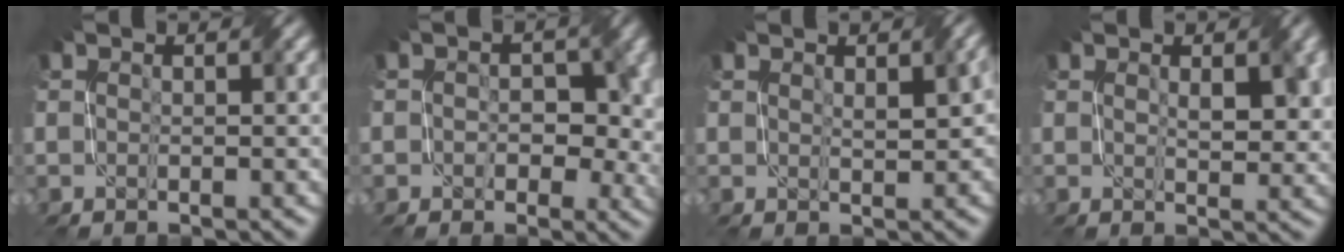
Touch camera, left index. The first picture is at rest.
{"total": 4.4, "force": [0.3, 3.2, 2.9], "torque": [-0.015, -0.003, 0.009]}
{"total": 2.2, "force": [0.9, 0.8, 1.8], "torque": [-0.021, 0.007, 0.024]}
{"total": 2.6, "force": [1.0, 1.0, 2.2], "torque": [-0.034, 0.001, 0.026]}